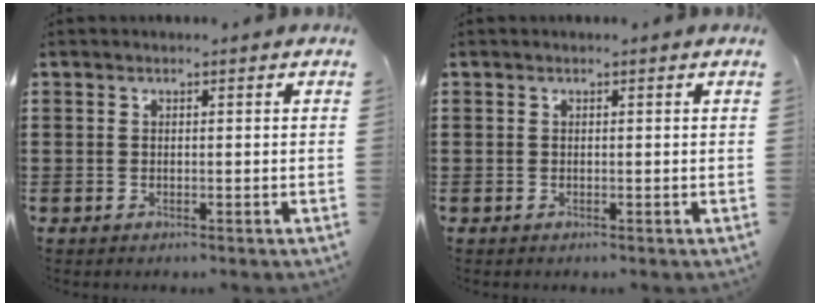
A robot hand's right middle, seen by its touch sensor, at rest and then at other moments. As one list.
[{"total": 0.0}]